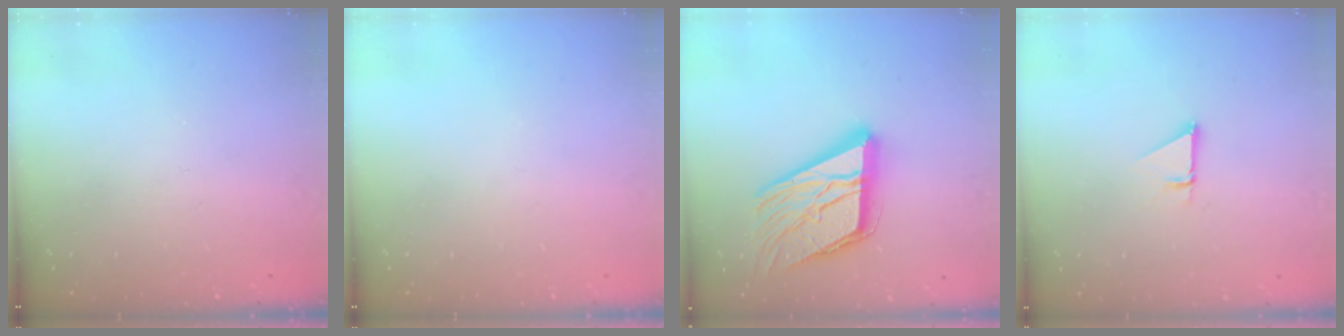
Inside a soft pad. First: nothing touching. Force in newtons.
{"total": 0.0}
{"total": 19.6, "press": 19.5, "slide": 1.9}
{"total": 1.0, "press": 1.0, "slide": 0.1}